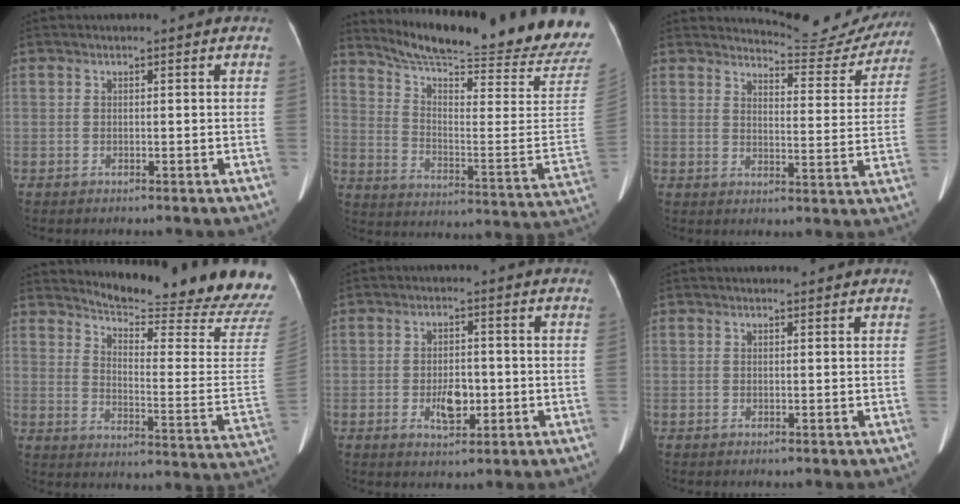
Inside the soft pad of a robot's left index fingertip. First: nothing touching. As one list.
[{"total": 26.8, "force": [24.5, -0.2, 10.9], "torque": [-0.182, -0.113, 0.320]}, {"total": 11.9, "force": [11.8, 1.4, -0.1], "torque": [0.011, -0.051, 0.129]}, {"total": 21.7, "force": [20.8, -1.1, 5.9], "torque": [-0.100, -0.143, 0.252]}, {"total": 4.5, "force": [-1.1, 2.4, 3.7], "torque": [-0.063, 0.002, -0.013]}, {"total": 1.1, "force": [1.1, 0.1, 0.3], "torque": [-0.008, 0.004, 0.016]}]